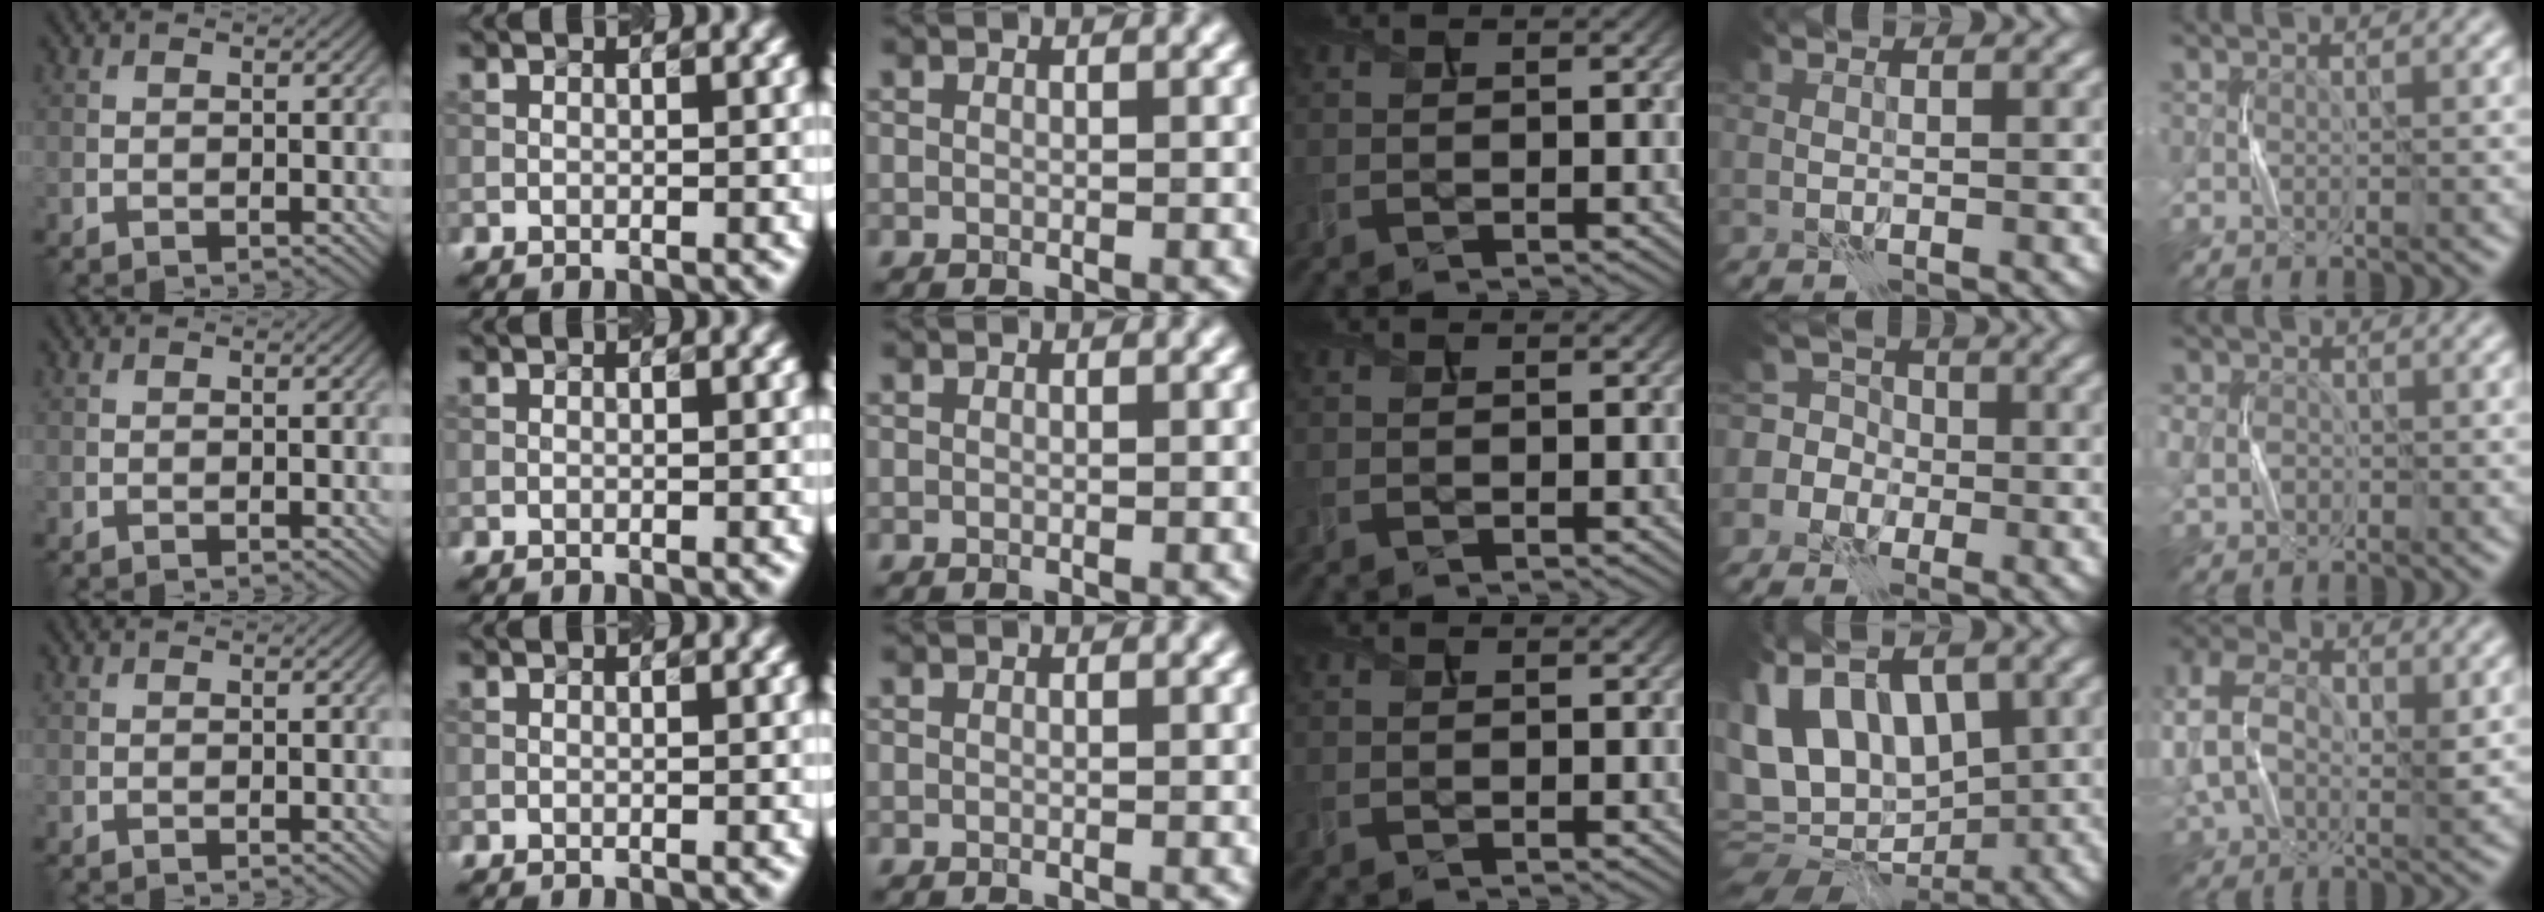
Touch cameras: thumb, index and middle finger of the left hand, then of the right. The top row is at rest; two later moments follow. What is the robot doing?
{"motion": "press", "object": "gel pad"}